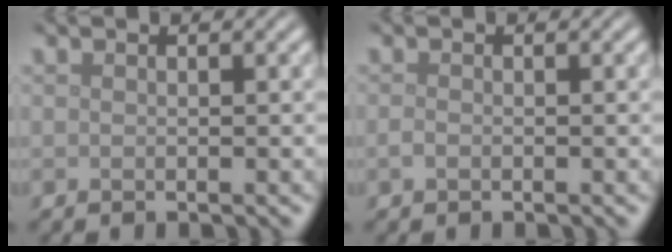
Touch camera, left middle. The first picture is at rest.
{"total": 0.6, "force": [-0.3, 0.4, 0.4], "torque": [-0.009, -0.002, -0.007]}